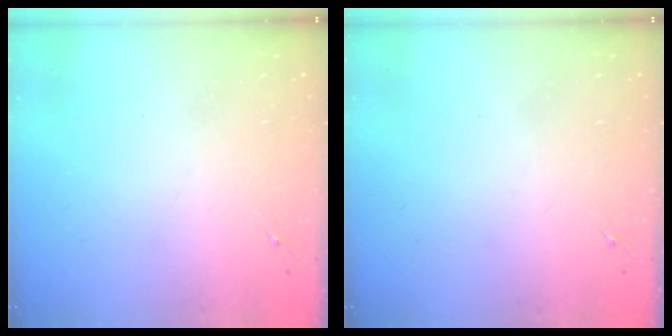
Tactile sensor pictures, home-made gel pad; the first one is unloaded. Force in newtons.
{"total": 0.0}